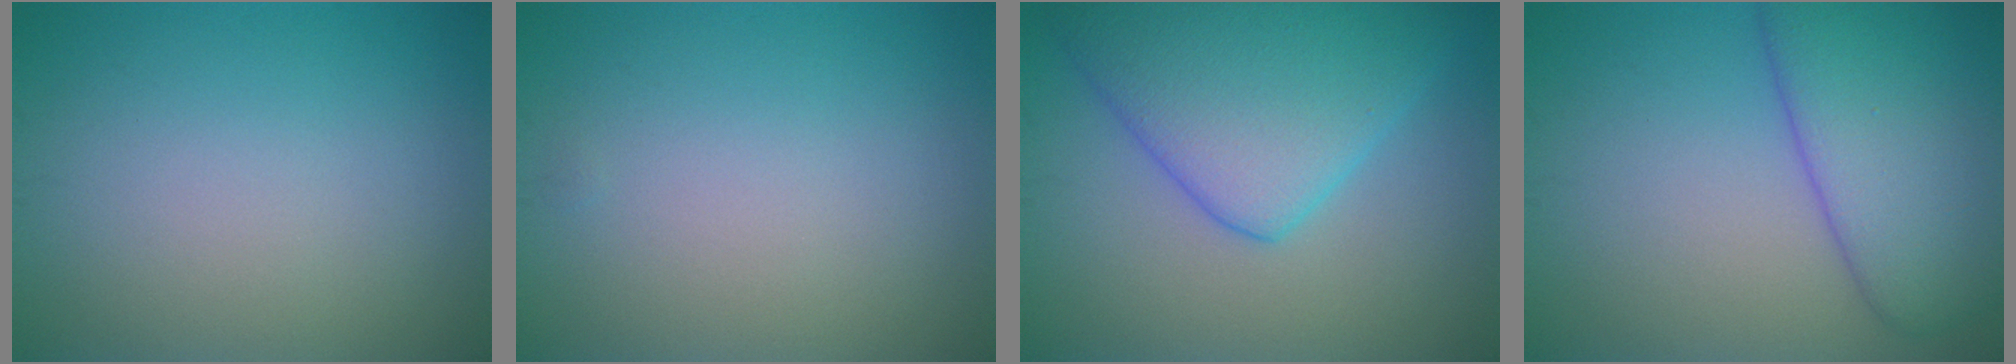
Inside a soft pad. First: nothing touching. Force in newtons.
{"total": 0.0}
{"total": 8.4, "press": 8.4, "slide": 0.4}
{"total": 8.2, "press": 8.2, "slide": 0.4}